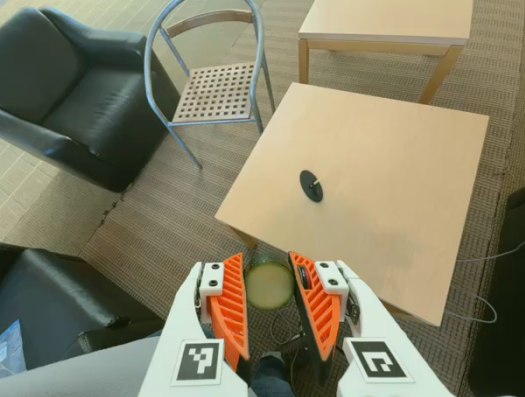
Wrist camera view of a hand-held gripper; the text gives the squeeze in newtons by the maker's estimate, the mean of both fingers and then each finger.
{"total": 9.9, "left": 10.2, "right": 9.7}